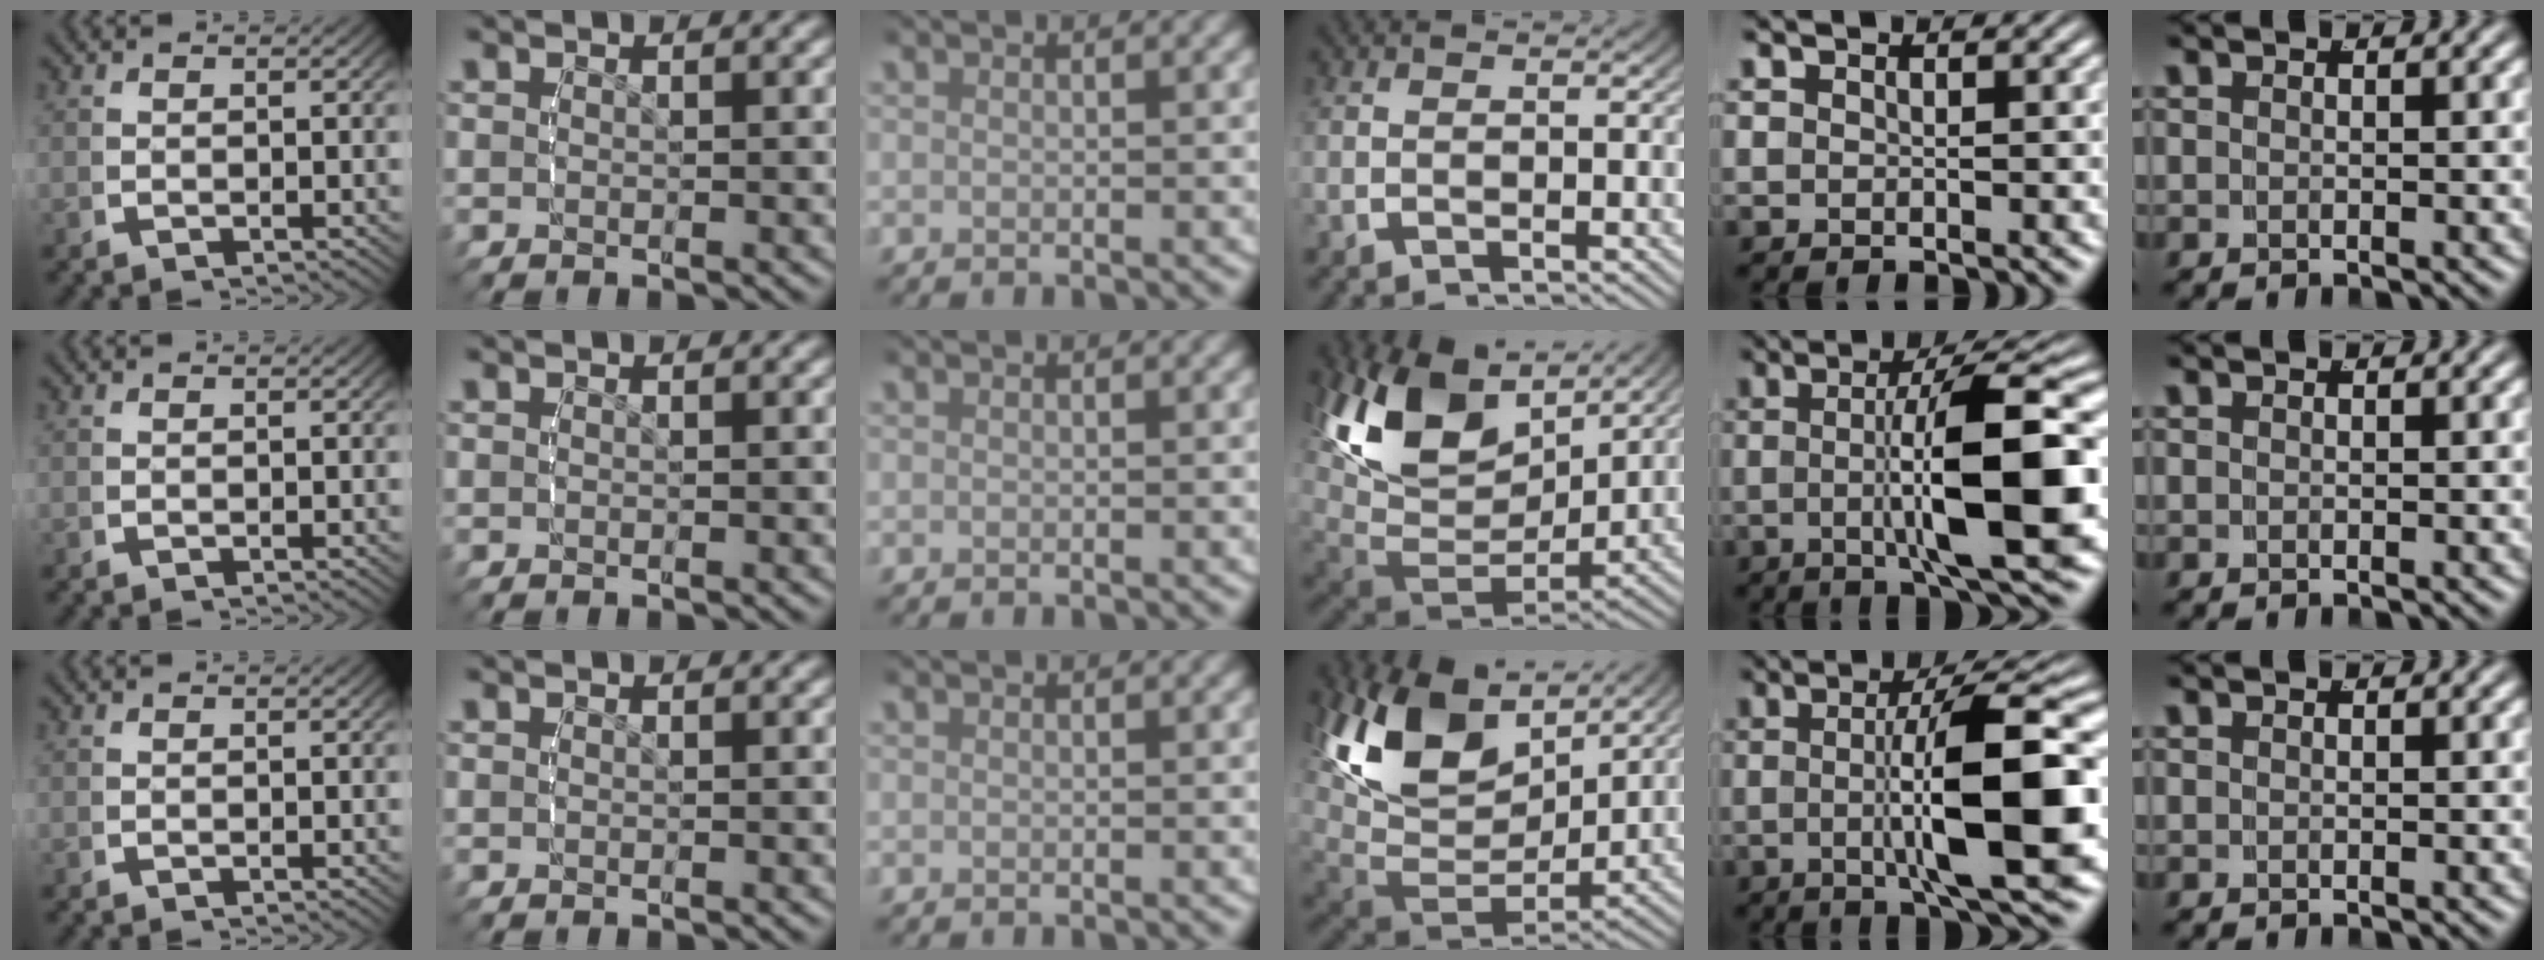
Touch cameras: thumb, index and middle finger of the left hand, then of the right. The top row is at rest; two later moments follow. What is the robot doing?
{"motion": "lift_and_place", "object": "bottle cap"}